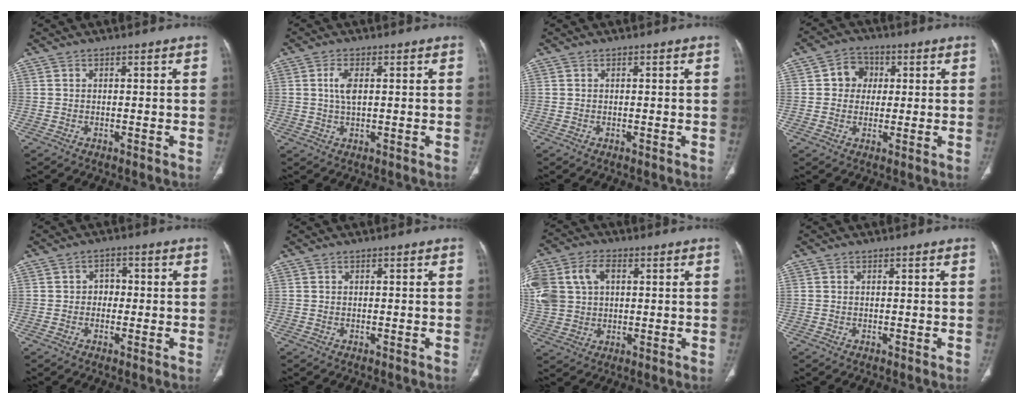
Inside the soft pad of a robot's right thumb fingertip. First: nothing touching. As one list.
[{"total": 3.4, "force": [0.7, 1.4, 3.0], "torque": [-0.066, 0.000, 0.014]}, {"total": 0.0}, {"total": 5.8, "force": [1.0, 5.1, 2.4], "torque": [-0.006, 0.006, 0.010]}, {"total": 2.6, "force": [-0.2, 2.2, 1.4], "torque": [-0.003, 0.010, -0.010]}, {"total": 0.0}, {"total": 17.4, "force": [4.3, 12.9, 10.8], "torque": [-0.274, 0.033, 0.090]}, {"total": 0.0}]